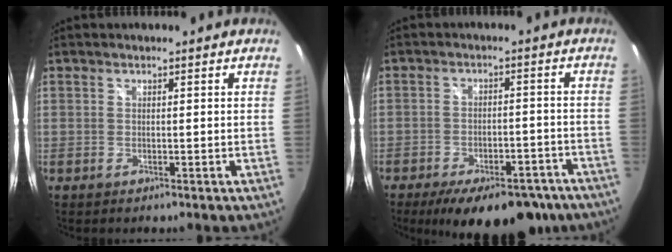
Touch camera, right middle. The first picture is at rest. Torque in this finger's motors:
{"motor_torque": [1.01, -1.13, 0.18, 0.13]}